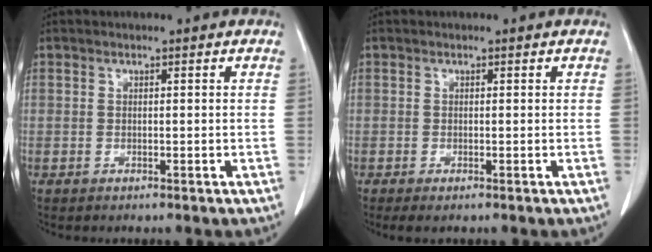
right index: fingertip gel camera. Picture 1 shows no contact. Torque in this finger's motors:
{"motor_torque": [-0.06, 0.05, 0.07, 0.02]}